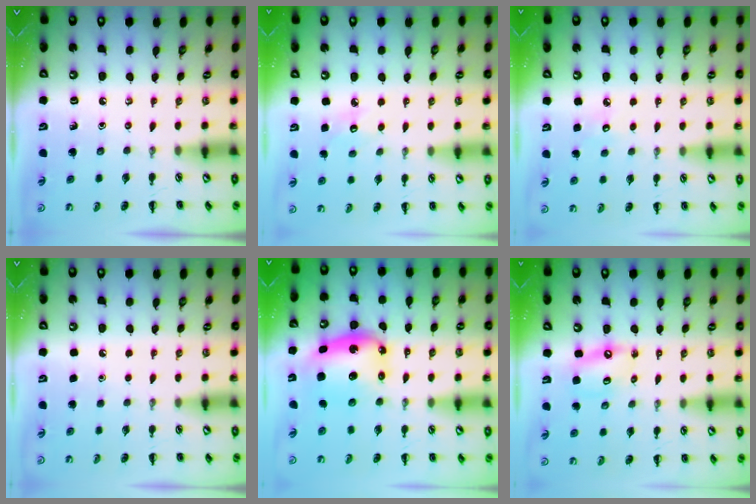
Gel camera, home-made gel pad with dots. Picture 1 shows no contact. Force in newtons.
{"total": 6.5, "press": 6.4, "slide": 1.4}
{"total": 3.7, "press": 3.5, "slide": 0.9}
{"total": 1.7, "press": 1.7, "slide": 0.1}
{"total": 6.4, "press": 6.3, "slide": 1.3}
{"total": 7.7, "press": 7.5, "slide": 1.8}